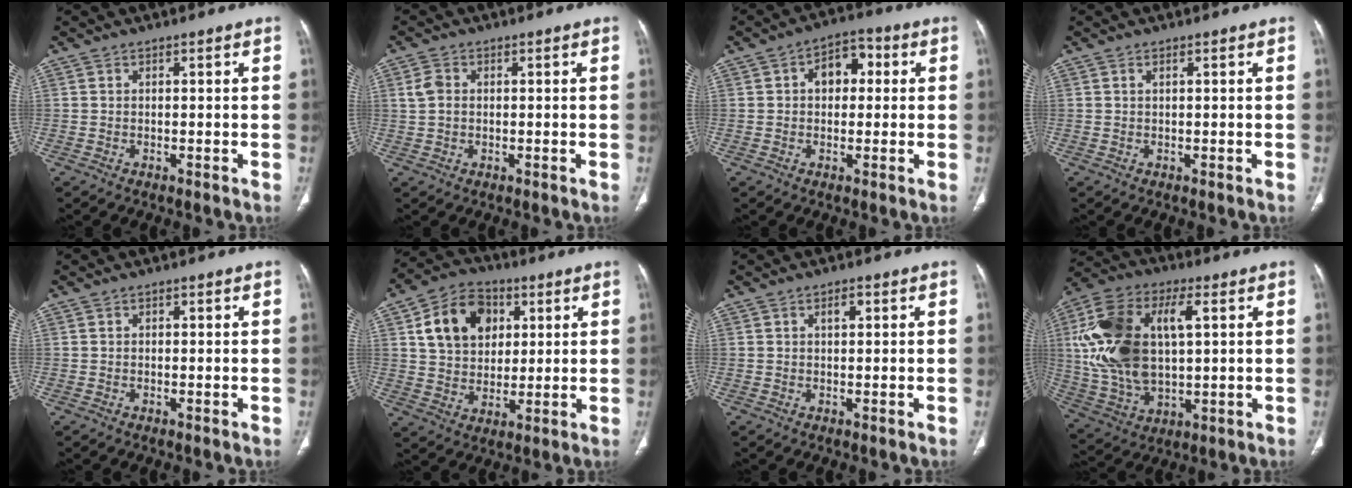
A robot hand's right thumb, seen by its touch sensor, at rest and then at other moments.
{"total": 3.2, "force": [0.5, 2.4, 2.1], "torque": [-0.043, 0.007, 0.011]}
{"total": 7.2, "force": [1.2, 5.0, 5.1], "torque": [-0.046, 0.020, 0.011]}
{"total": 0.5, "force": [0.3, 0.2, 0.4], "torque": [-0.010, 0.004, 0.005]}
{"total": 0.5, "force": [0.2, 0.4, 0.3], "torque": [-0.002, 0.001, 0.002]}
{"total": 14.1, "force": [4.6, 10.6, 8.1], "torque": [-0.109, -0.001, 0.077]}
{"total": 1.9, "force": [0.7, 1.0, 1.5], "torque": [-0.022, 0.003, 0.011]}
{"total": 21.6, "force": [4.0, 11.7, 17.7], "torque": [-0.354, 0.005, 0.076]}